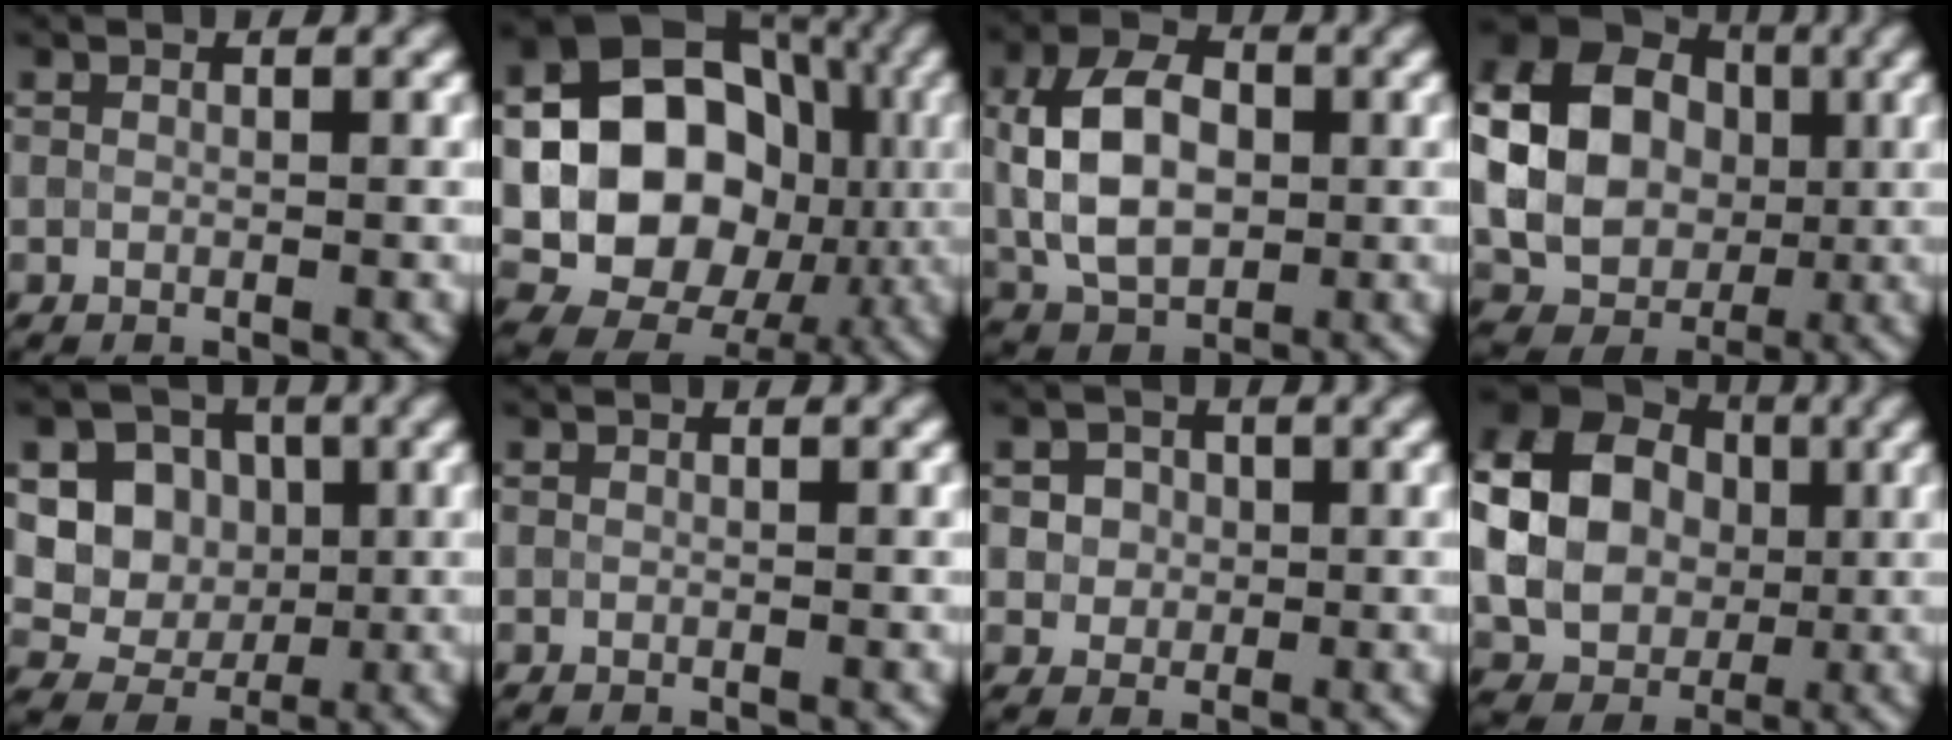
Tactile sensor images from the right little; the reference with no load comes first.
{"total": 16.7, "force": [-0.3, 13.8, 9.4], "torque": [-0.143, 0.006, -0.018]}
{"total": 8.1, "force": [0.7, 5.5, 5.9], "torque": [-0.125, 0.010, 0.010]}
{"total": 16.5, "force": [1.4, 14.3, 8.2], "torque": [-0.183, 0.018, 0.002]}
{"total": 7.4, "force": [1.9, 6.5, 3.1], "torque": [-0.056, 0.013, 0.027]}
{"total": 0.0}
{"total": 3.7, "force": [1.1, 3.2, 1.5], "torque": [-0.022, 0.012, 0.014]}
{"total": 12.1, "force": [0.6, 9.9, 7.0], "torque": [-0.145, 0.007, -0.001]}